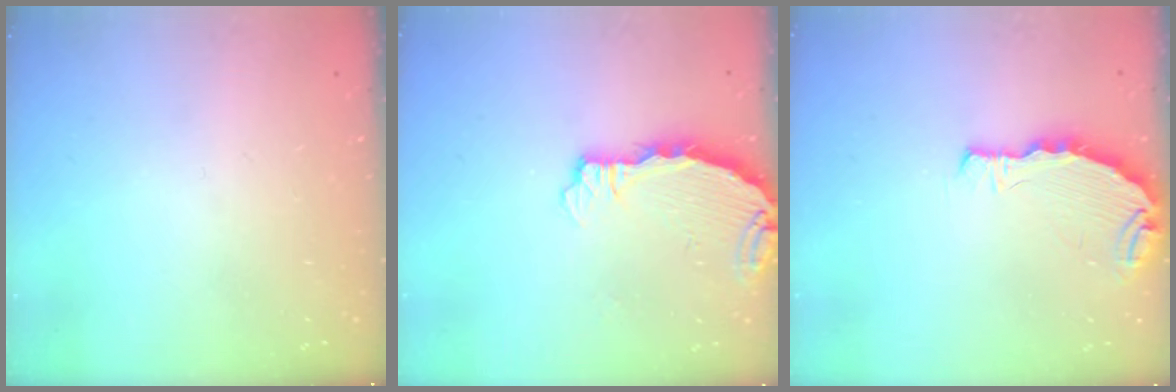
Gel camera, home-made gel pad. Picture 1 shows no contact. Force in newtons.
{"total": 3.7, "press": 3.7, "slide": 0.3}
{"total": 5.7, "press": 5.6, "slide": 1.1}